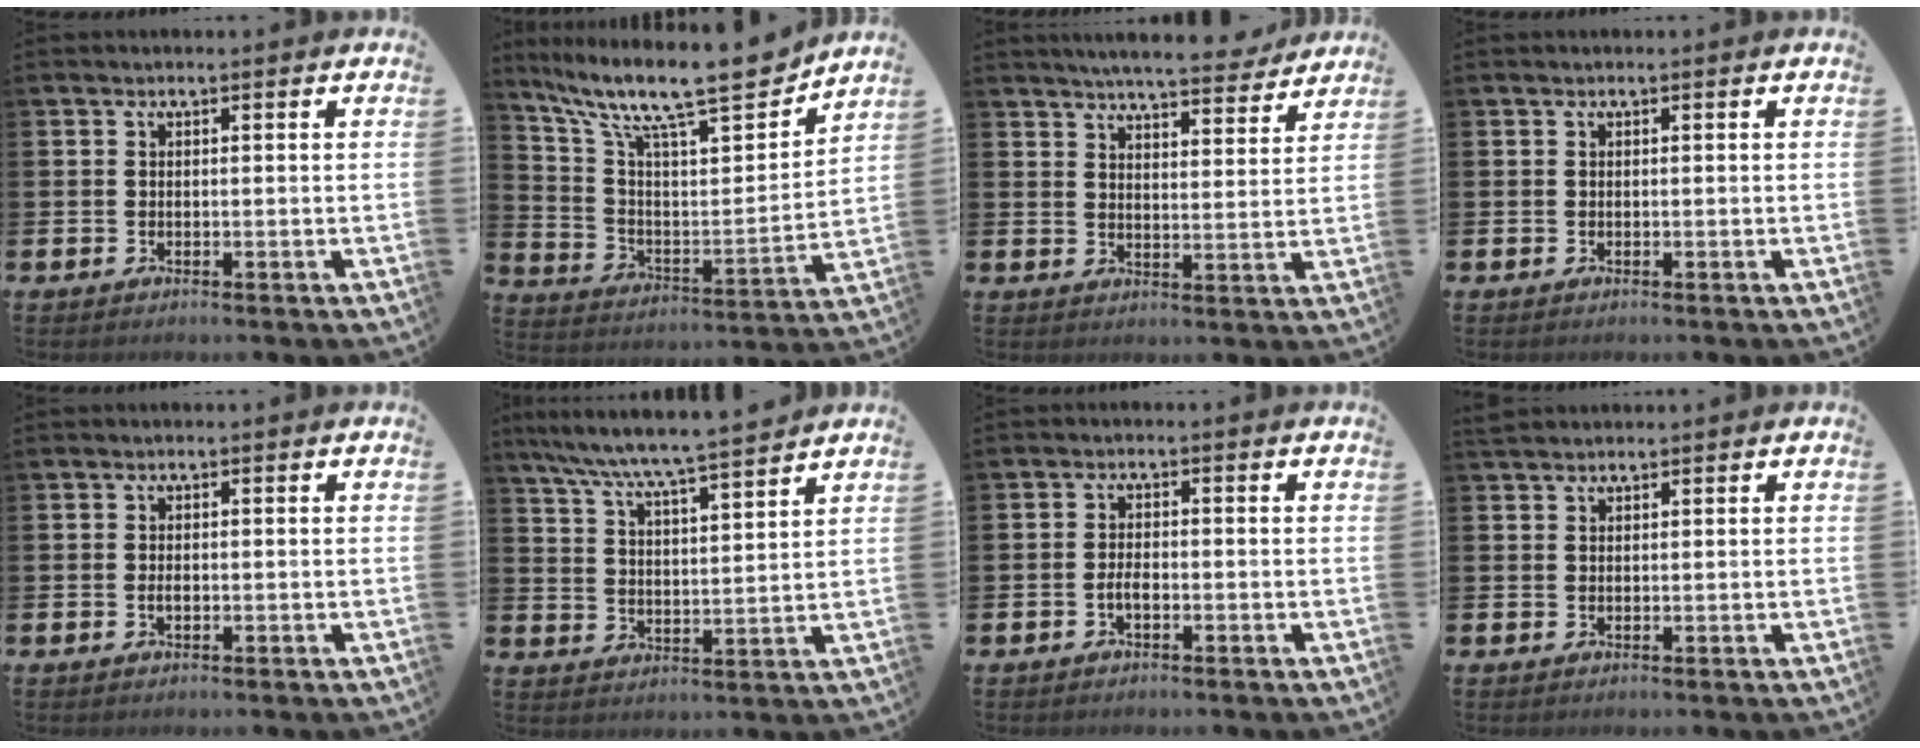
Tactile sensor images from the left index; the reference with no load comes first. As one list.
[{"total": 13.4, "force": [11.1, 2.9, 6.9], "torque": [-0.160, -0.080, 0.184]}, {"total": 6.5, "force": [6.3, 0.5, 1.6], "torque": [-0.041, -0.037, 0.110]}, {"total": 0.0}, {"total": 0.8, "force": [-0.2, 0.4, 0.7], "torque": [-0.021, 0.005, -0.004]}, {"total": 7.4, "force": [7.0, -0.1, 2.2], "torque": [-0.074, -0.048, 0.122]}, {"total": 1.8, "force": [-0.8, 0.9, 1.5], "torque": [-0.027, 0.002, -0.015]}, {"total": 1.4, "force": [1.3, 0.4, 0.2], "torque": [-0.004, 0.004, 0.024]}]